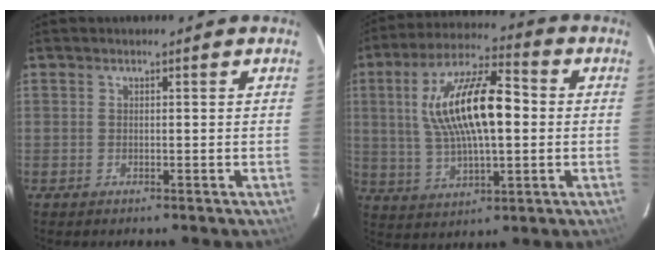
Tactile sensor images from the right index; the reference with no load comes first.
{"total": 17.1, "force": [1.9, 6.2, 15.8], "torque": [-0.297, 0.020, 0.037]}